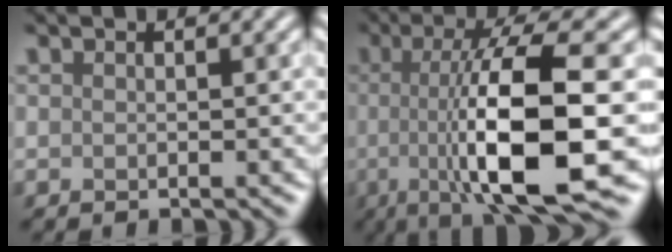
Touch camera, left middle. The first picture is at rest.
{"total": 12.3, "force": [-1.4, 3.0, 11.9], "torque": [-0.170, -0.003, -0.028]}